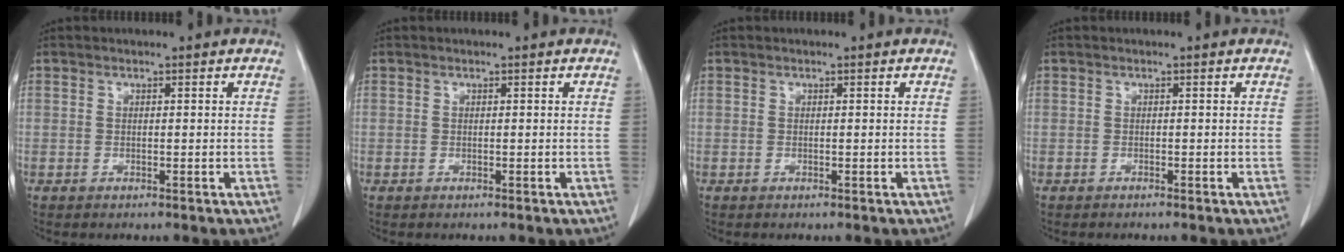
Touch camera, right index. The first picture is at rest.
{"total": 0.0}
{"total": 0.0}
{"total": 0.0}